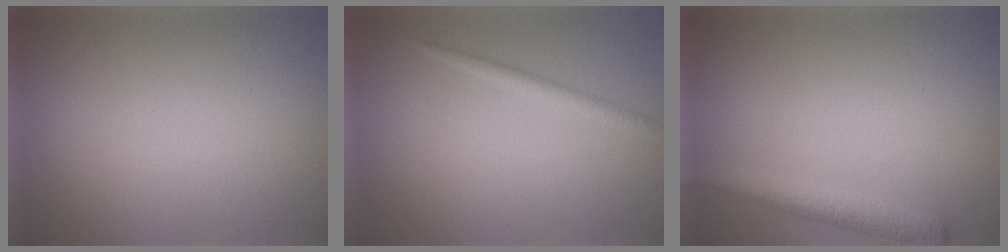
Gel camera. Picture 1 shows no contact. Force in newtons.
{"total": 1.3, "press": 1.3, "slide": 0.1}
{"total": 3.1, "press": 3.1, "slide": 0.2}